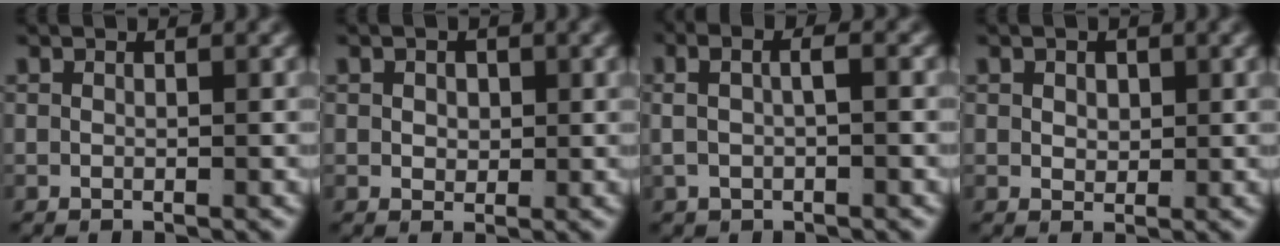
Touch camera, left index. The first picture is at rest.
{"total": 1.3, "force": [0.3, 1.0, 0.8], "torque": [-0.013, -0.010, 0.015]}
{"total": 3.5, "force": [0.3, 1.9, 2.8], "torque": [-0.048, 0.010, 0.004]}
{"total": 1.1, "force": [0.5, 0.7, 0.8], "torque": [-0.013, -0.015, 0.021]}